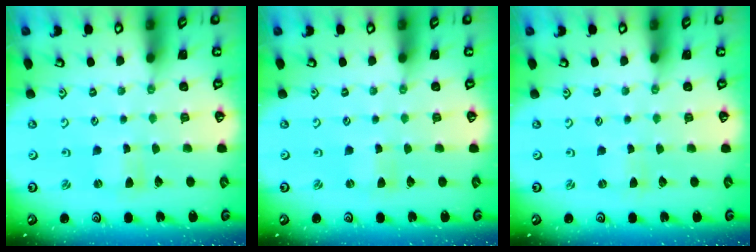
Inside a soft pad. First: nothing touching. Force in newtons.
{"total": 0.0}
{"total": 0.0}